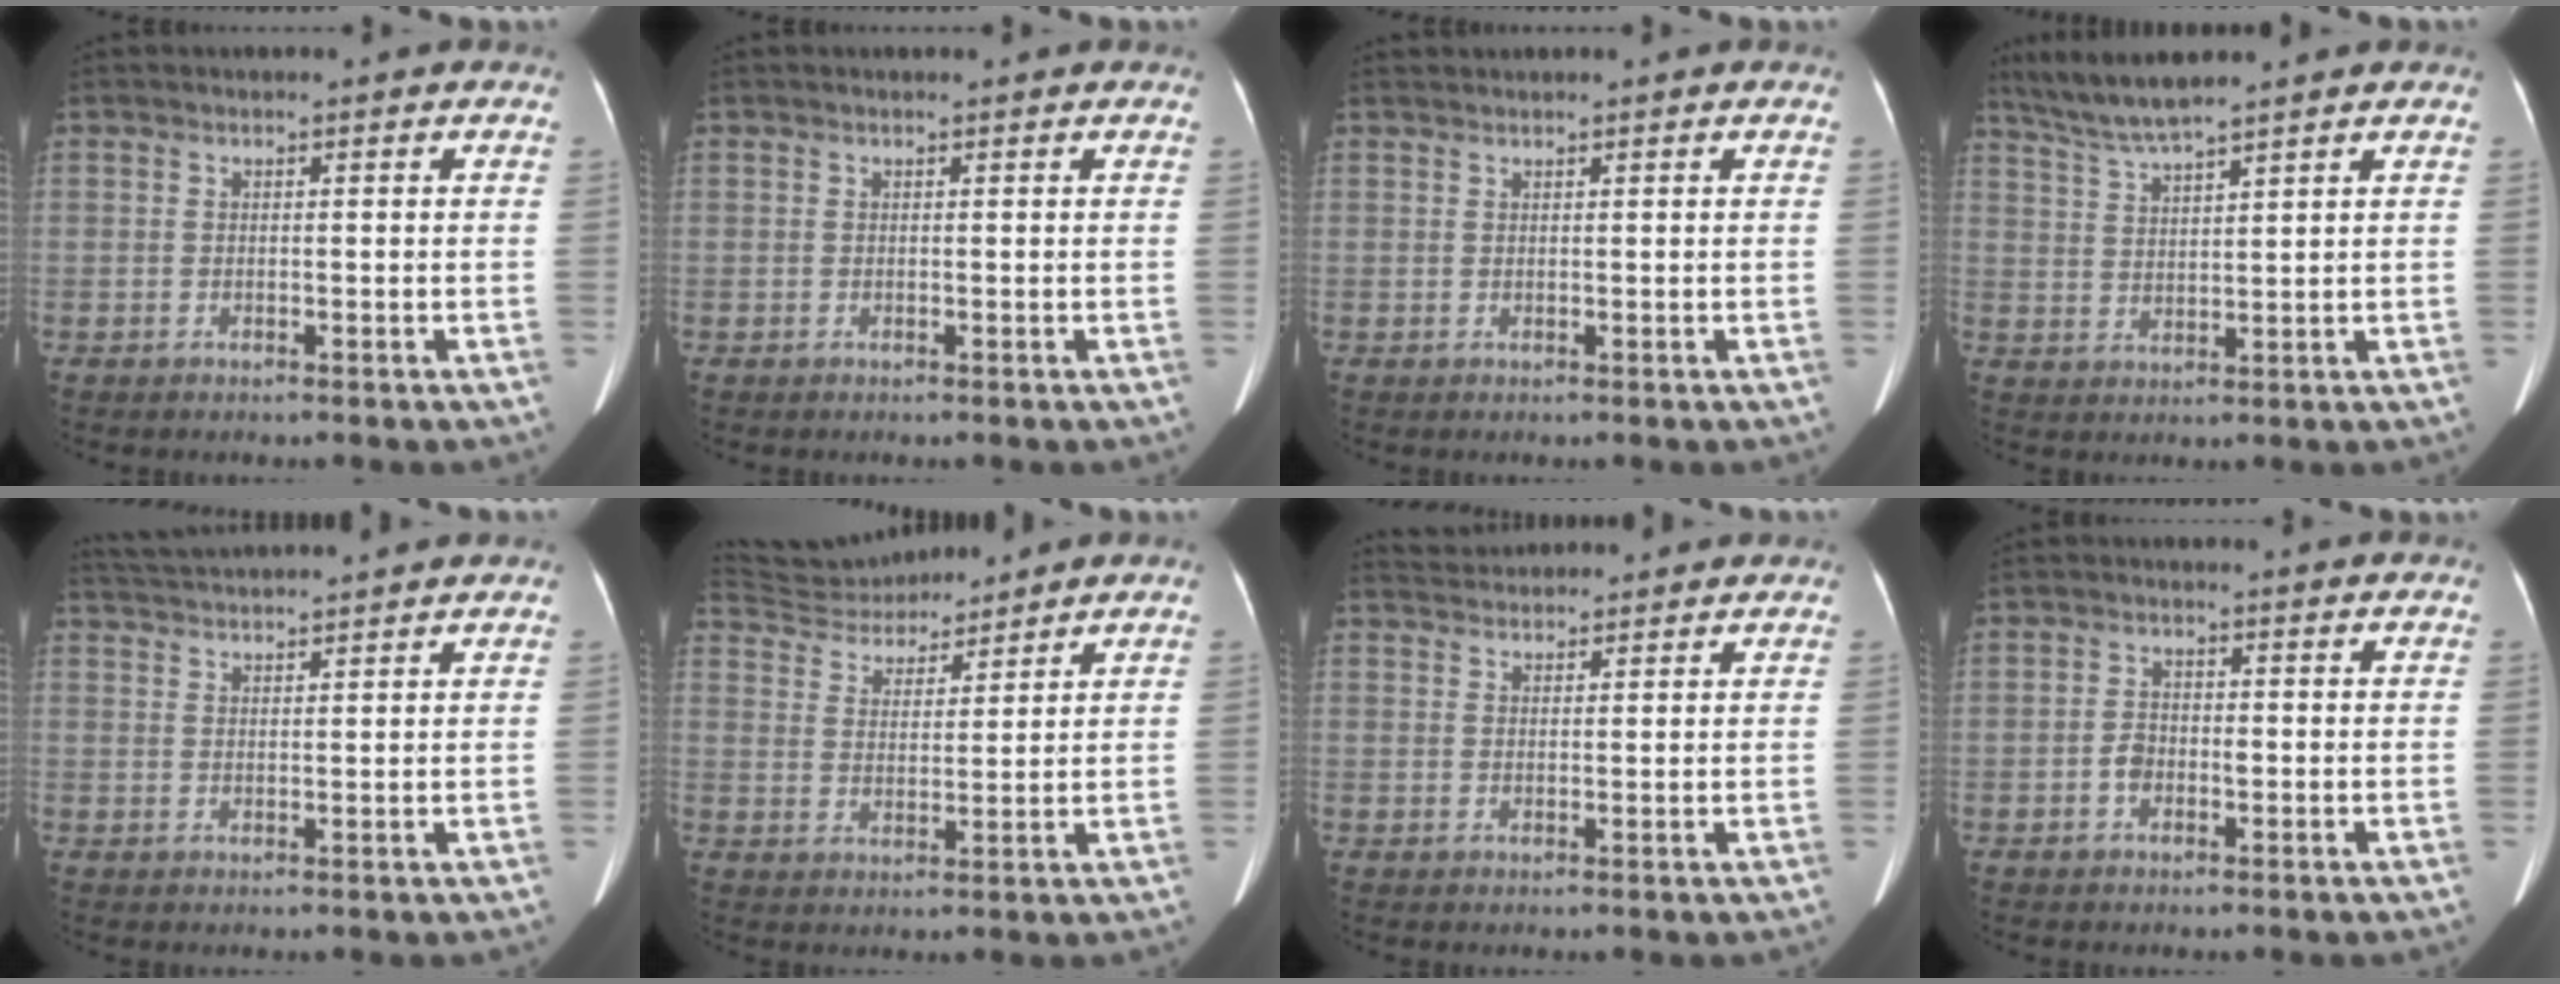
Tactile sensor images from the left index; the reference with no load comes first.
{"total": 0.0}
{"total": 0.5, "force": [0.5, -0.1, 0.0], "torque": [-0.005, 0.010, 0.017]}
{"total": 6.1, "force": [5.4, -0.6, 2.7], "torque": [-0.064, 0.007, 0.114]}
{"total": 9.2, "force": [8.8, -0.7, 2.8], "torque": [-0.057, 0.035, 0.138]}
{"total": 10.8, "force": [10.4, 1.8, 2.3], "torque": [-0.047, 0.024, 0.190]}
{"total": 5.7, "force": [5.5, 1.1, 0.7], "torque": [-0.011, 0.039, 0.084]}
{"total": 2.3, "force": [-0.6, 1.5, 1.7], "torque": [-0.034, 0.009, -0.013]}